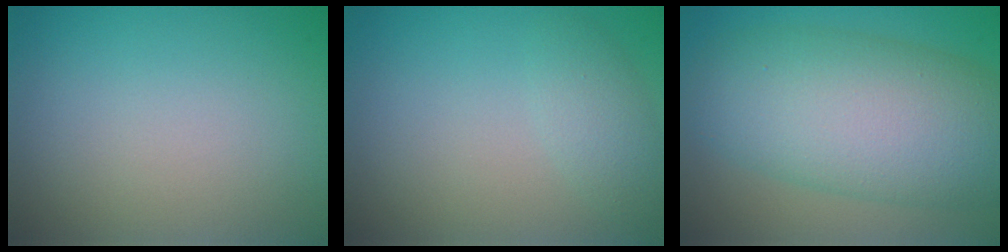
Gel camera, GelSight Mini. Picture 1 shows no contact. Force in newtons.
{"total": 1.9, "press": 1.9, "slide": 0.1}
{"total": 10.9, "press": 10.9, "slide": 0.4}